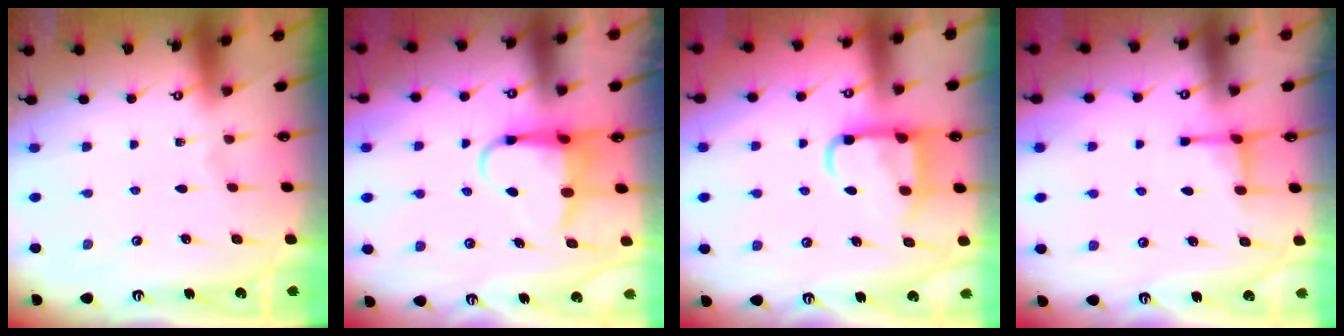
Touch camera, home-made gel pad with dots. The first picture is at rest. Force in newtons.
{"total": 6.3, "press": 6.2, "slide": 0.9}
{"total": 9.5, "press": 9.4, "slide": 1.5}
{"total": 2.5, "press": 2.3, "slide": 0.8}